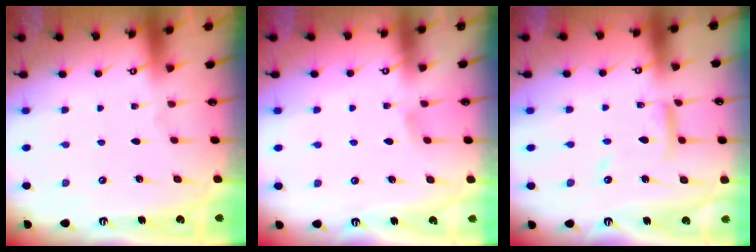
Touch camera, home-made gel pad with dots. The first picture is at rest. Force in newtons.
{"total": 3.3, "press": 3.2, "slide": 0.5}
{"total": 10.2, "press": 10.2, "slide": 0.8}